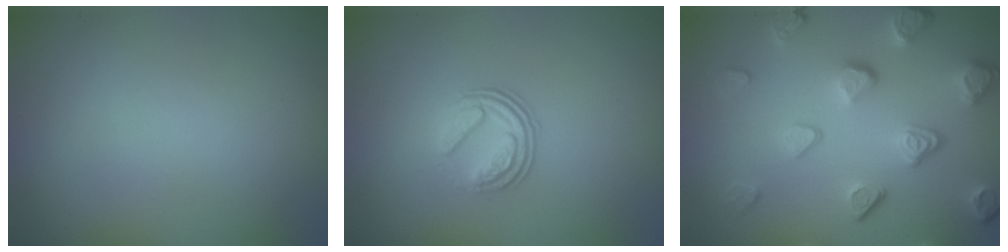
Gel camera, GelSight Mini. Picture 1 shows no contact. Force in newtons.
{"total": 3.6, "press": 2.5, "slide": 2.7}
{"total": 5.3, "press": 4.1, "slide": 3.4}